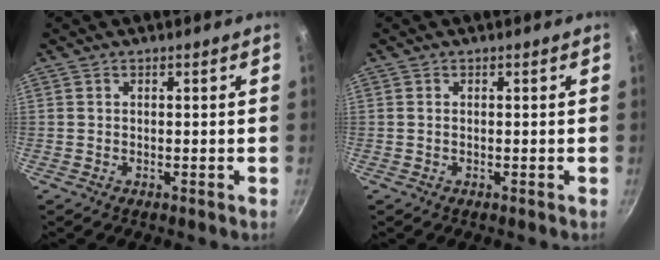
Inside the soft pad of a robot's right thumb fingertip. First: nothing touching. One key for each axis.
{"total": 0.0}